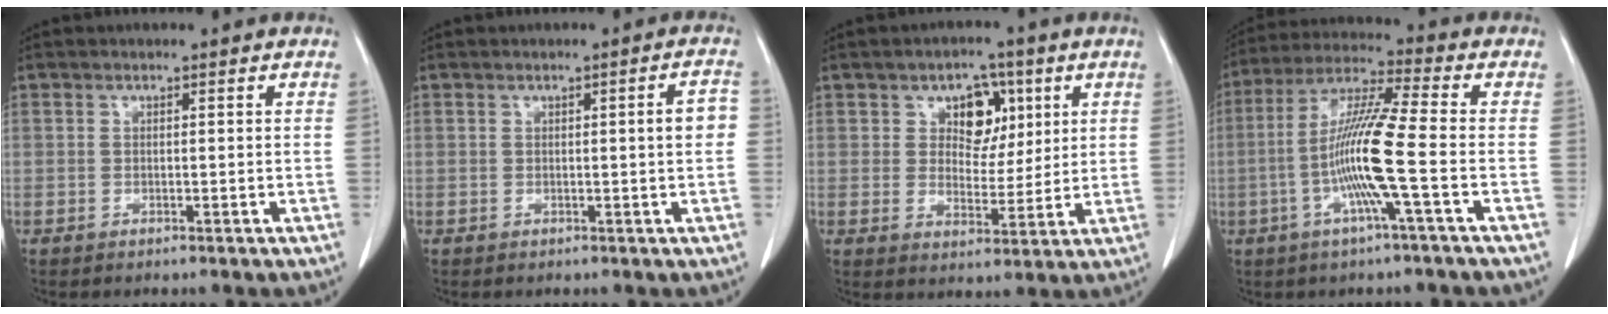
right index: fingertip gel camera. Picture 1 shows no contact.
{"total": 3.0, "force": [0.1, 0.1, 3.0], "torque": [-0.038, 0.003, 0.000]}
{"total": 6.9, "force": [2.8, 4.7, 4.3], "torque": [-0.056, 0.013, 0.046]}
{"total": 11.8, "force": [-2.7, -0.8, 11.5], "torque": [-0.227, 0.000, -0.061]}